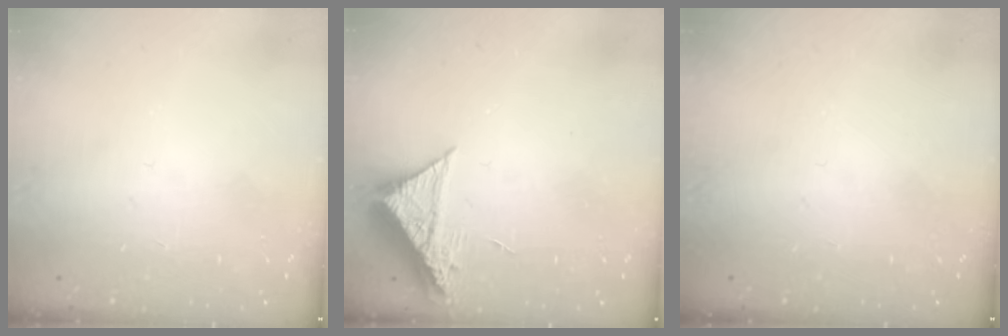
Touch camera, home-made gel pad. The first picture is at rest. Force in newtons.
{"total": 8.4, "press": 8.4, "slide": 0.8}
{"total": 0.0}